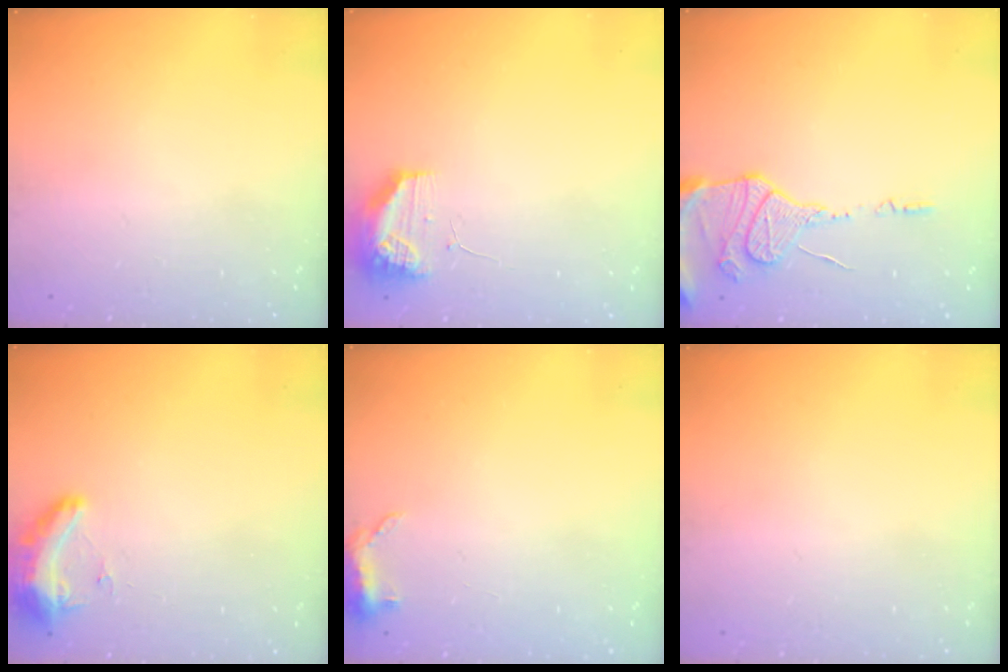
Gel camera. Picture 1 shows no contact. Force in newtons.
{"total": 9.7, "press": 9.6, "slide": 1.5}
{"total": 13.5, "press": 13.4, "slide": 1.7}
{"total": 14.6, "press": 10.5, "slide": 10.2}
{"total": 5.7, "press": 5.6, "slide": 1.4}
{"total": 0.0}